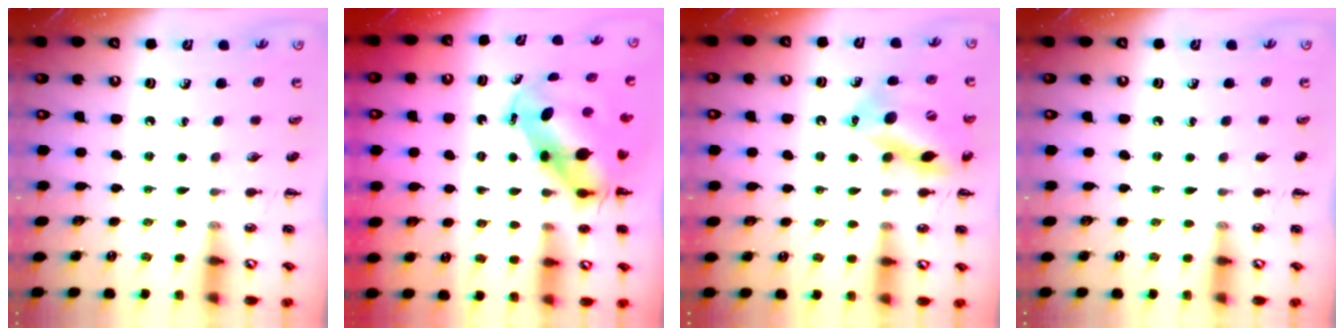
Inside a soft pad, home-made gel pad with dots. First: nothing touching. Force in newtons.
{"total": 7.4, "press": 7.1, "slide": 2.4}
{"total": 16.2, "press": 16.0, "slide": 2.6}
{"total": 0.0}